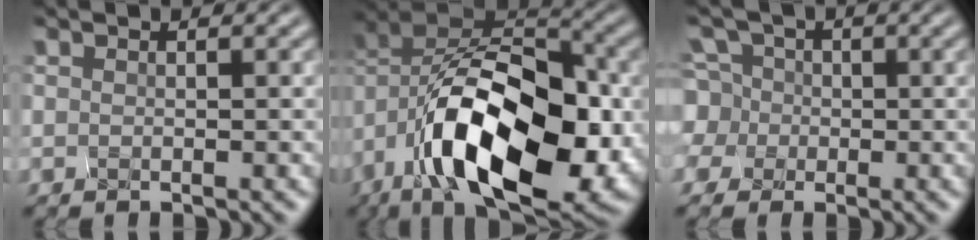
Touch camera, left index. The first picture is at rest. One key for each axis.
{"total": 15.3, "fx": -4.8, "fy": 9.3, "fz": 11.2, "tx": -0.180, "ty": -0.017, "tz": -0.065}
{"total": 3.8, "fx": -0.1, "fy": 3.8, "fz": 0.1, "tx": -0.017, "ty": 0.026, "tz": -0.017}